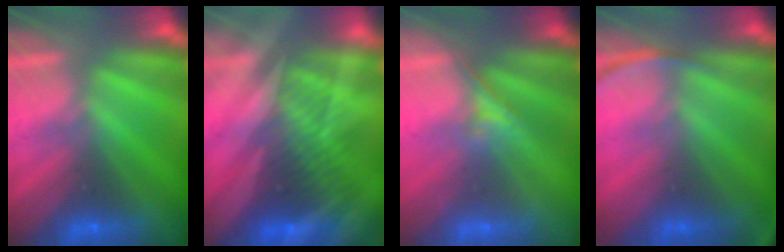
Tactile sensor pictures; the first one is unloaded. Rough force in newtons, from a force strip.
{"total": 3.1}
{"total": 1.8}
{"total": 2.4}